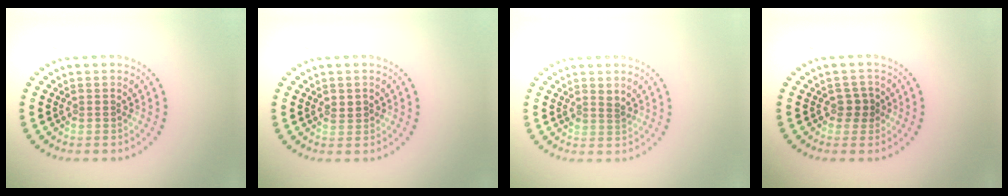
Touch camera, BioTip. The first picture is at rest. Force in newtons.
{"total": 1.0, "press": 1.0, "slide": 0.3}
{"total": 1.1, "press": 0.8, "slide": 0.7}
{"total": 1.5, "press": 1.3, "slide": 0.6}